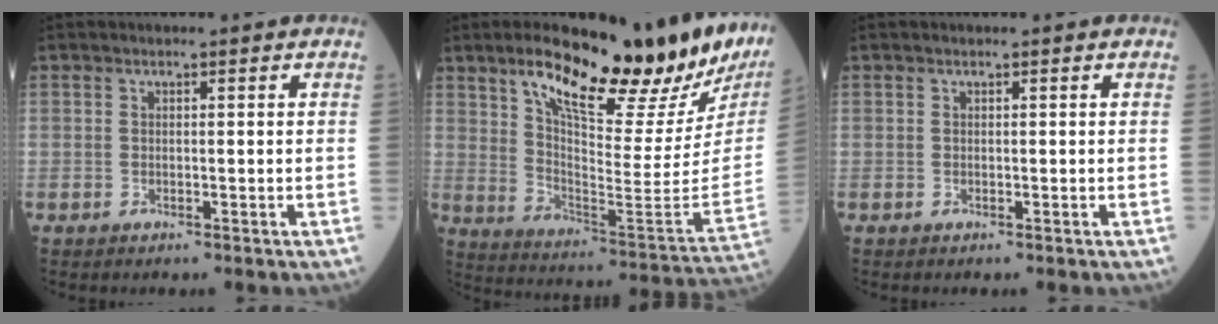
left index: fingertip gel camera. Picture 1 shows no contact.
{"total": 25.6, "force": [19.7, 3.4, 16.1], "torque": [-0.249, -0.058, 0.279]}
{"total": 0.0}